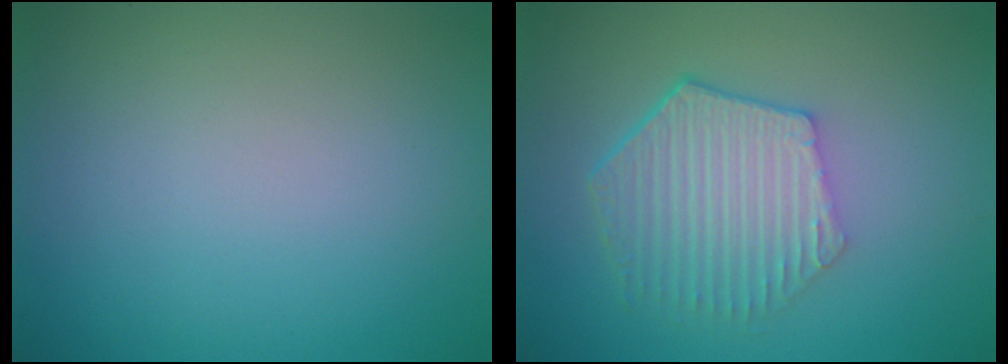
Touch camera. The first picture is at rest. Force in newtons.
{"total": 5.4, "press": 4.1, "slide": 3.6}